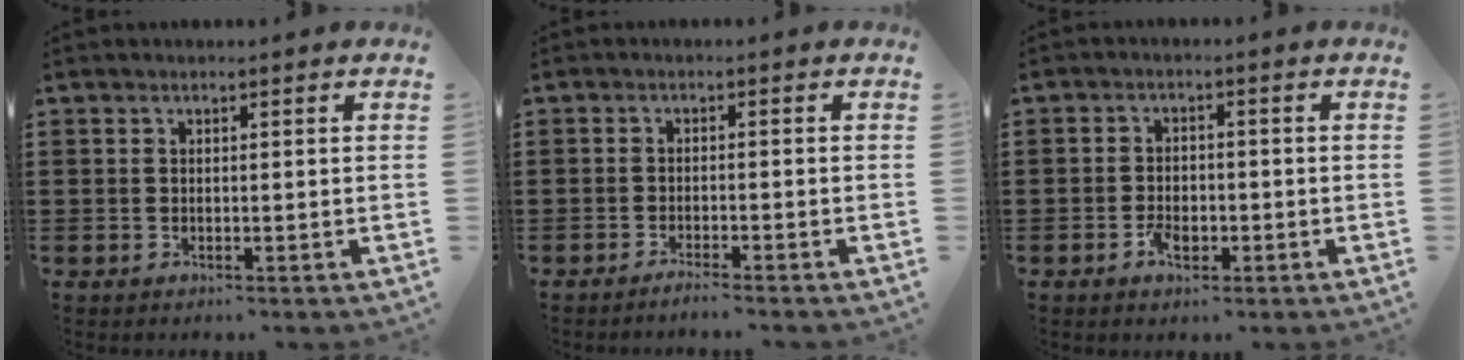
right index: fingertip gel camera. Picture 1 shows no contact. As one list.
[{"total": 1.6, "force": [-1.5, -0.3, 0.5], "torque": [-0.008, 0.000, -0.028]}, {"total": 2.9, "force": [-1.4, 1.8, 1.8], "torque": [-0.033, 0.005, -0.024]}]